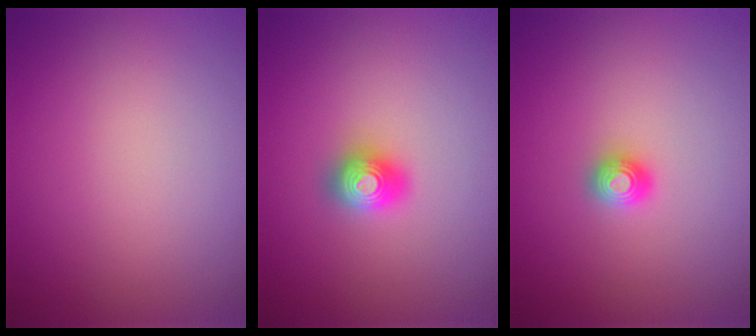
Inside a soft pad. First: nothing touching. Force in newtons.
{"total": 2.0, "press": 2.0, "slide": 0.2}
{"total": 1.5, "press": 1.5, "slide": 0.2}